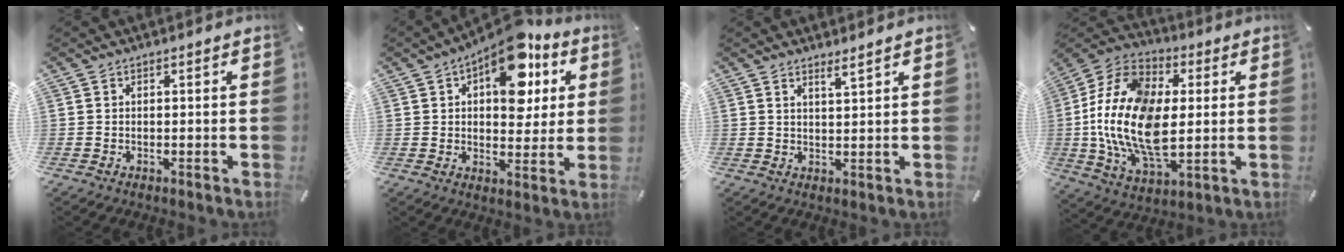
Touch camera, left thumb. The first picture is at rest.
{"total": 15.0, "force": [7.0, 8.3, 10.3], "torque": [-0.138, -0.033, 0.118]}
{"total": 2.7, "force": [2.4, -0.2, 1.2], "torque": [-0.026, -0.011, 0.043]}
{"total": 20.4, "force": [-0.2, 12.9, 15.8], "torque": [-0.370, -0.005, -0.007]}